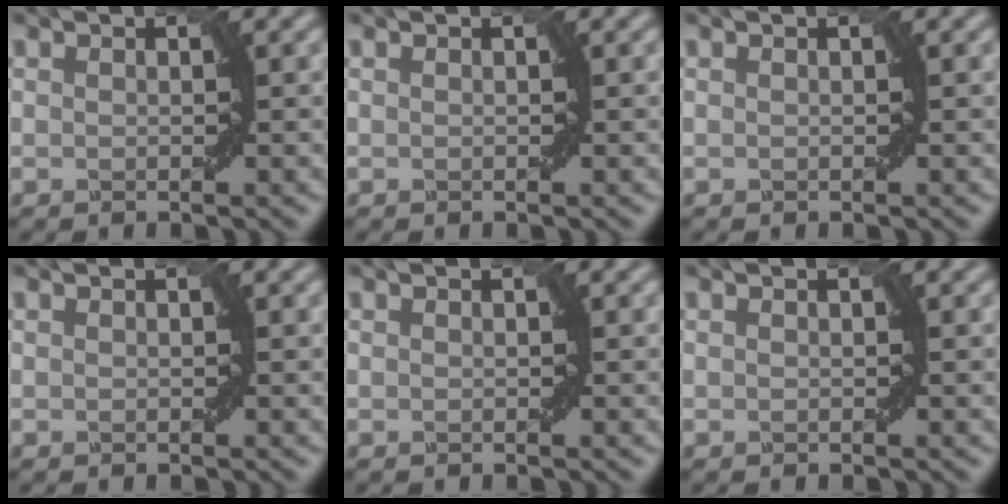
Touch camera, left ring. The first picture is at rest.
{"total": 0.0}
{"total": 0.0}
{"total": 0.0}
{"total": 0.0}
{"total": 0.0}